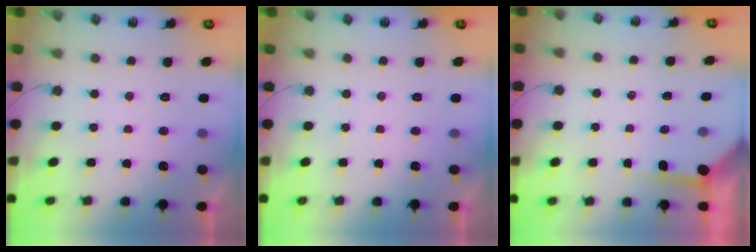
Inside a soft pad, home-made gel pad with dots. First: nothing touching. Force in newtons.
{"total": 0.0}
{"total": 3.6, "press": 3.6, "slide": 0.5}